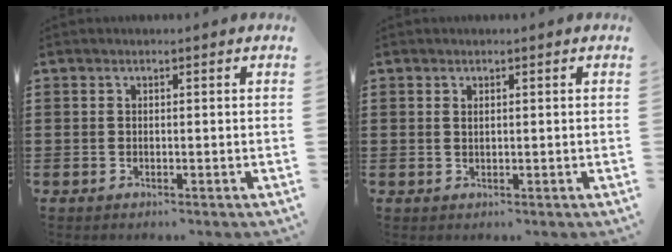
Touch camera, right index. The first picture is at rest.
{"total": 0.6, "force": [0.3, 0.3, 0.4], "torque": [-0.010, 0.002, 0.005]}